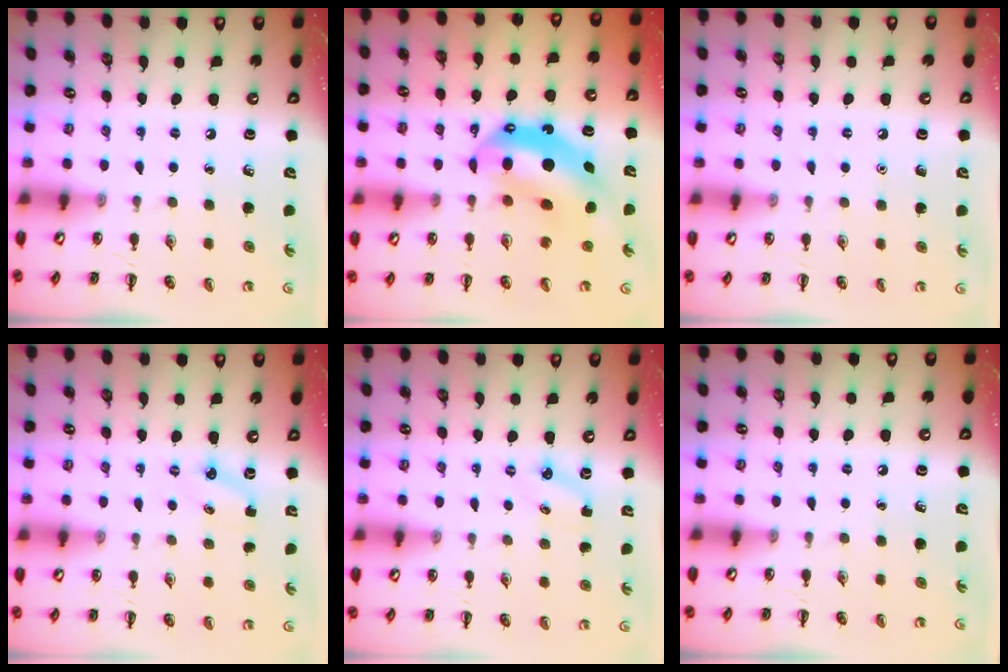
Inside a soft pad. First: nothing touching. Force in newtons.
{"total": 12.5, "press": 12.0, "slide": 3.2}
{"total": 1.6, "press": 1.6, "slide": 0.1}
{"total": 2.9, "press": 2.7, "slide": 0.8}
{"total": 2.9, "press": 2.7, "slide": 0.8}
{"total": 0.0}